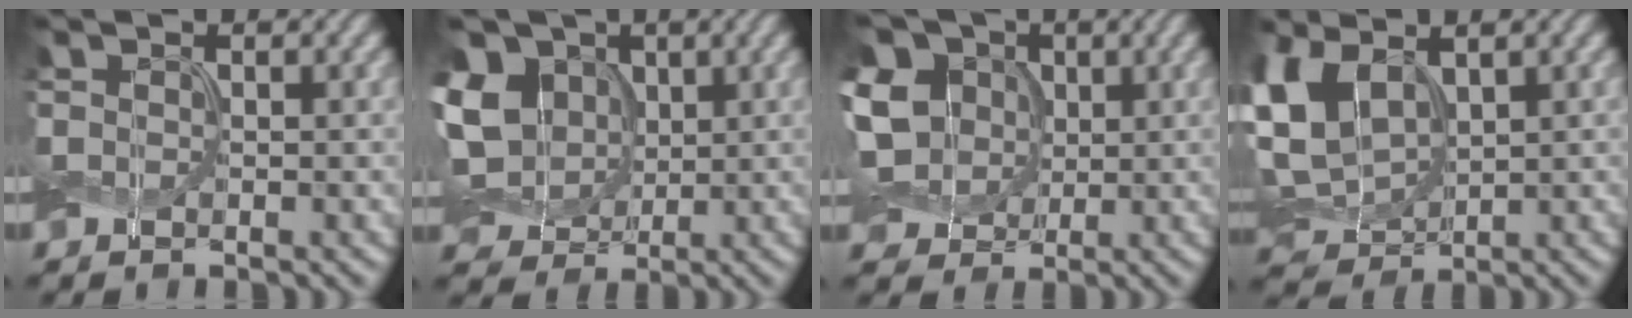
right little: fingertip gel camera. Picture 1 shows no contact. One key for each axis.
{"total": 10.3, "fx": 1.8, "fy": 8.1, "fz": 6.2, "tx": -0.142, "ty": 0.021, "tz": 0.021}
{"total": 11.3, "fx": 2.3, "fy": 9.1, "fz": 6.3, "tx": -0.150, "ty": 0.032, "tz": 0.035}
{"total": 7.9, "fx": 2.2, "fy": 4.9, "fz": 5.8, "tx": -0.149, "ty": 0.005, "tz": 0.041}